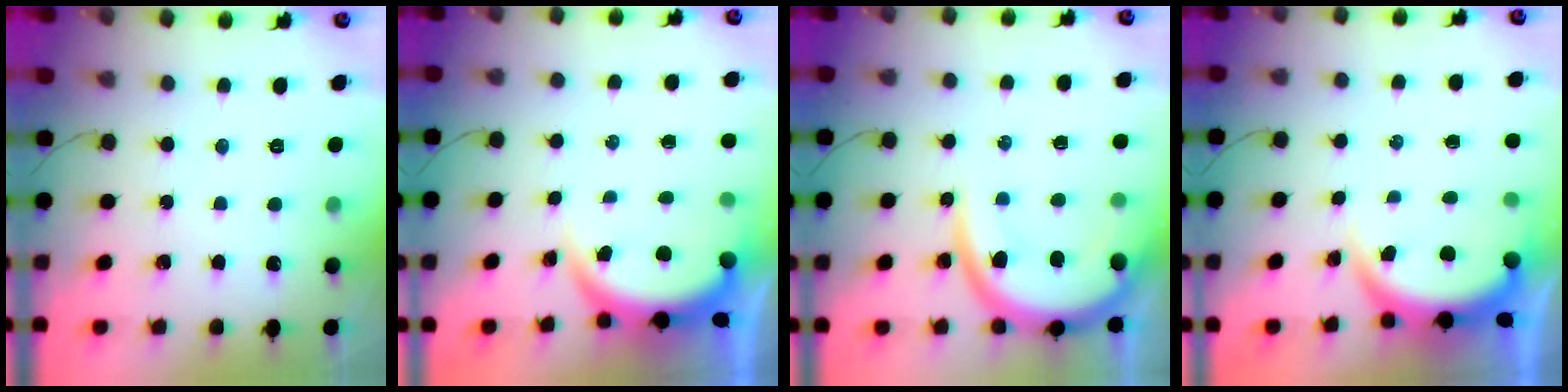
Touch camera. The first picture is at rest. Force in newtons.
{"total": 3.8, "press": 3.8, "slide": 0.1}
{"total": 12.0, "press": 11.9, "slide": 1.1}
{"total": 4.0, "press": 4.0, "slide": 0.1}